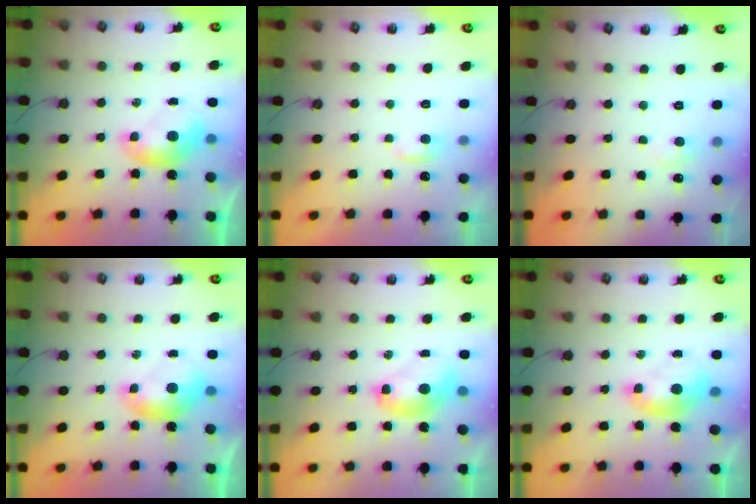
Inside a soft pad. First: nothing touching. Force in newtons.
{"total": 2.0, "press": 2.0, "slide": 0.3}
{"total": 1.7, "press": 1.6, "slide": 0.5}
{"total": 0.0}
{"total": 2.6, "press": 2.6, "slide": 0.2}
{"total": 1.5, "press": 1.4, "slide": 0.6}